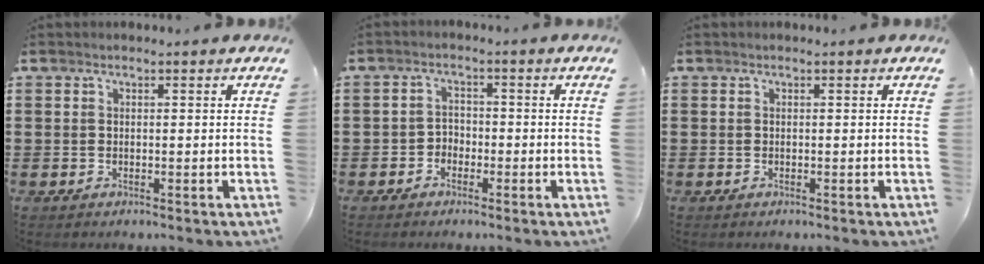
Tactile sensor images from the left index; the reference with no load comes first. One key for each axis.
{"total": 2.1, "fx": -1.7, "fy": 1.3, "fz": 0.2, "tx": -0.012, "ty": 0.004, "tz": -0.037}
{"total": 0.0}